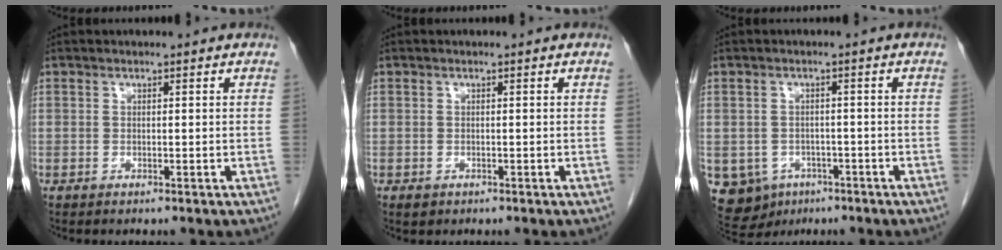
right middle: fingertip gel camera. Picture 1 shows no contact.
{"total": 0.9, "force": [-0.4, 0.7, 0.3], "torque": [-0.008, 0.001, -0.001]}
{"total": 10.0, "force": [-4.2, 8.7, 2.8], "torque": [-0.083, 0.004, -0.048]}